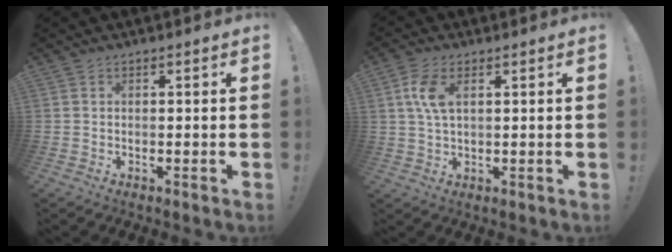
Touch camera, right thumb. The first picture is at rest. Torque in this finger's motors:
{"motor_torque": [0.06, 0.07, 0.66, -0.12, 0.05]}